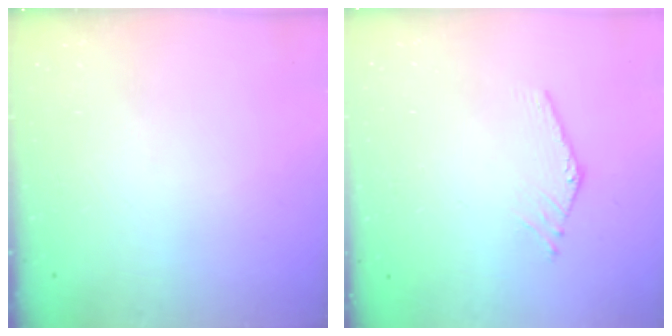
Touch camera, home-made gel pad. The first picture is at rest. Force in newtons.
{"total": 0.6, "press": 0.5, "slide": 0.2}